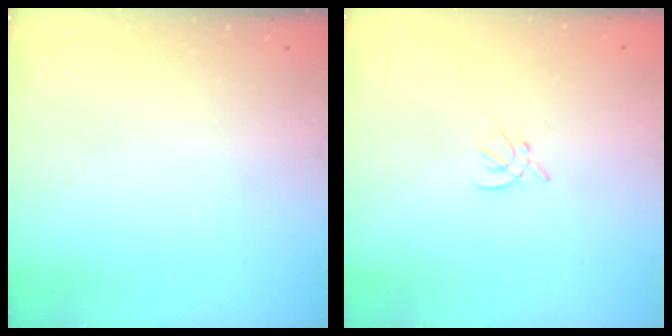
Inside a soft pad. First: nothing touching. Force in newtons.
{"total": 2.2, "press": 2.1, "slide": 0.6}